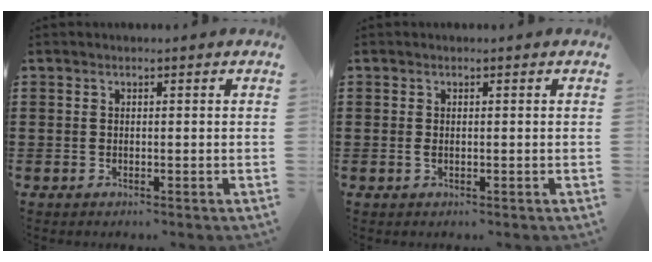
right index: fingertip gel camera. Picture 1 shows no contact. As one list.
[{"total": 0.7, "force": [-0.1, 0.2, 0.7], "torque": [-0.016, -0.004, -0.001]}]